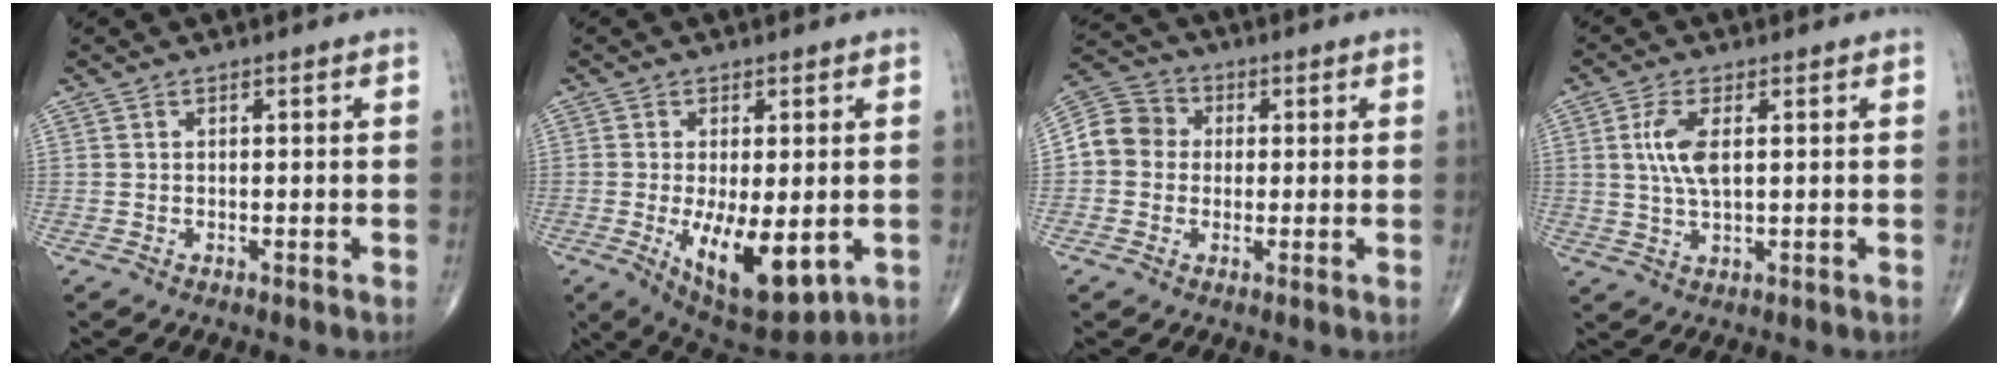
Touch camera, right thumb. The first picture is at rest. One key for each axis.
{"total": 12.8, "fx": -2.8, "fy": 5.4, "fz": 11.2, "tx": -0.170, "ty": -0.025, "tz": -0.026}
{"total": 7.7, "fx": 0.2, "fy": 7.0, "fz": 3.2, "tx": -0.044, "ty": 0.024, "tz": -0.011}
{"total": 6.0, "fx": 1.3, "fy": 2.3, "fz": 5.4, "tx": -0.122, "ty": -0.004, "tz": 0.026}